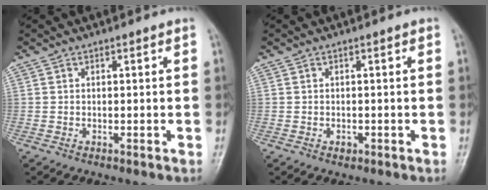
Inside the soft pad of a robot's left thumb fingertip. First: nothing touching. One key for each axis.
{"total": 1.0, "fx": -0.4, "fy": 0.7, "fz": 0.5, "tx": -0.001, "ty": 0.001, "tz": -0.005}